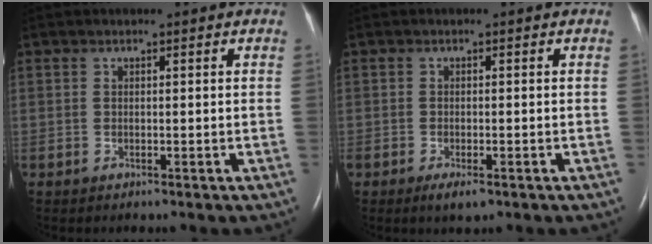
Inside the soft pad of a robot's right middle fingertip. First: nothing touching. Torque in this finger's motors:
{"motor_torque": [0.44, -0.46, 0.19, 0.05]}